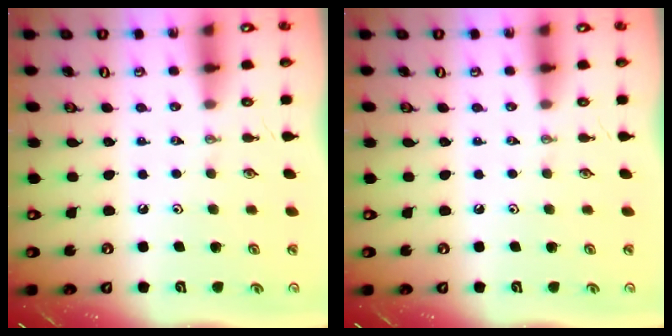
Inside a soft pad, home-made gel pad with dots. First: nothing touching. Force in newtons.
{"total": 0.0}